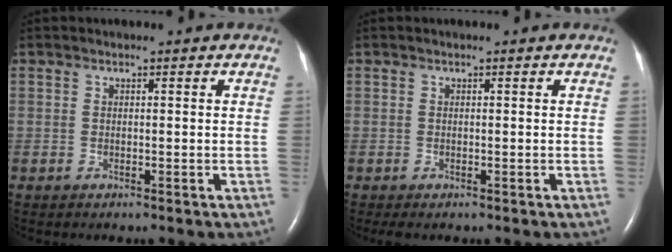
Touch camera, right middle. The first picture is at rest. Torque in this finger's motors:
{"motor_torque": [0.26, -0.19, 0.00, -0.01]}